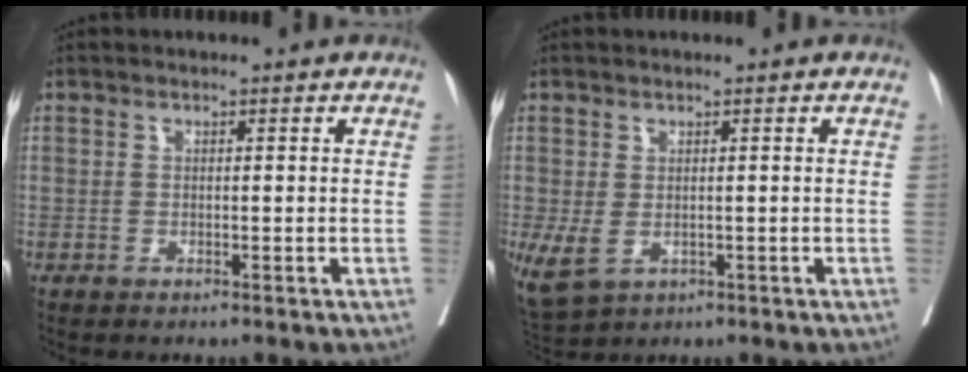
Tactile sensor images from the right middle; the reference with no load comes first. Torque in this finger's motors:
{"motor_torque": [0.13, -0.09, 0.57, 0.16]}